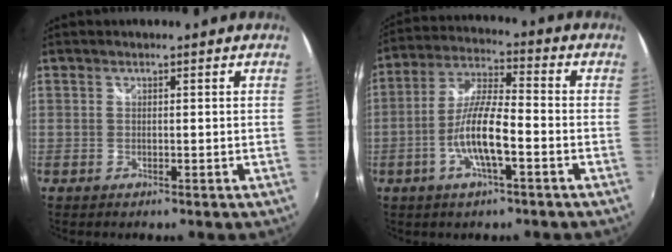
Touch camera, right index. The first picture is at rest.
{"total": 10.4, "force": [-3.7, 2.0, 9.5], "torque": [-0.196, 0.001, -0.071]}